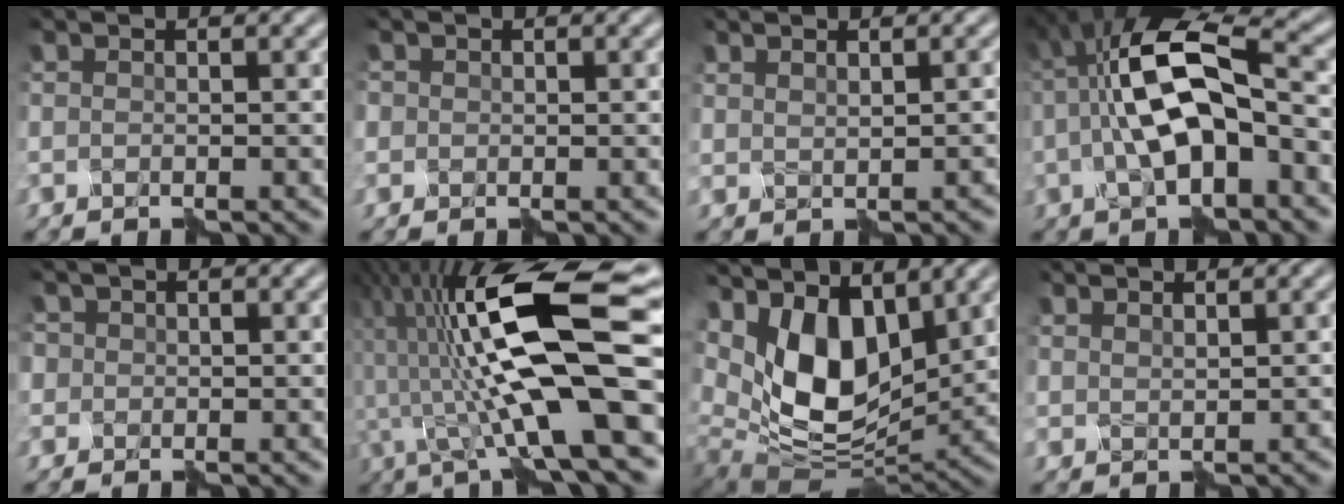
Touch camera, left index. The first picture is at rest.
{"total": 0.6, "force": [0.0, 0.5, -0.4], "torque": [0.012, 0.005, 0.006]}
{"total": 0.7, "force": [0.5, 0.5, 0.0], "torque": [0.002, 0.002, 0.024]}
{"total": 8.3, "force": [-0.6, 3.4, 7.5], "torque": [-0.140, 0.027, -0.009]}
{"total": 1.7, "force": [0.4, 1.6, -0.1], "torque": [0.017, 0.010, -0.007]}
{"total": 13.1, "force": [-0.3, 3.6, 12.6], "torque": [-0.227, 0.027, -0.004]}
{"total": 8.9, "force": [2.9, 5.1, 6.7], "torque": [-0.132, -0.013, 0.058]}
{"total": 0.9, "force": [0.8, 0.4, -0.2], "torque": [0.005, 0.002, 0.028]}